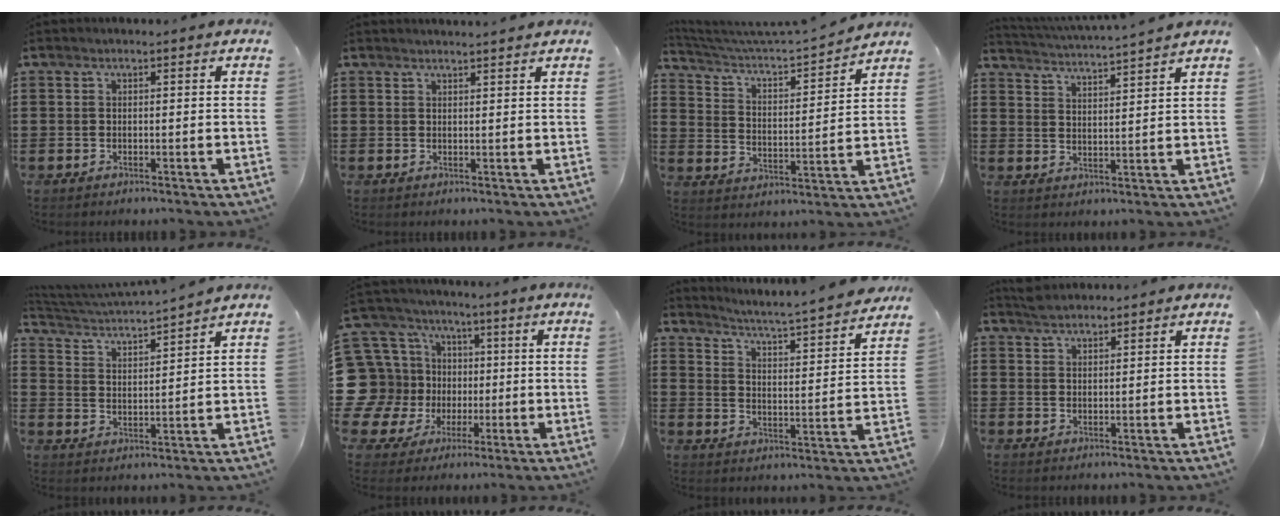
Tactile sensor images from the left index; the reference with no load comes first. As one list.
[{"total": 1.4, "force": [1.4, -0.2, 0.1], "torque": [-0.003, -0.001, 0.028]}, {"total": 3.9, "force": [3.7, 0.2, 1.2], "torque": [-0.047, -0.039, 0.052]}, {"total": 3.6, "force": [3.4, -0.7, 0.5], "torque": [-0.026, -0.026, 0.057]}, {"total": 3.6, "force": [3.5, -0.4, 0.7], "torque": [-0.034, -0.028, 0.055]}, {"total": 11.9, "force": [-1.0, 11.7, 2.0], "torque": [-0.123, -0.006, -0.002]}, {"total": 4.1, "force": [3.8, -1.0, 1.1], "torque": [-0.043, -0.043, 0.054]}, {"total": 2.4, "force": [2.3, 0.6, 0.4], "torque": [-0.013, 0.004, 0.044]}]